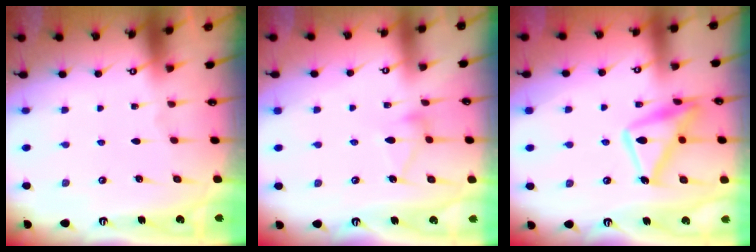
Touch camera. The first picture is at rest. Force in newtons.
{"total": 7.5, "press": 7.4, "slide": 0.4}
{"total": 15.5, "press": 15.5, "slide": 1.2}